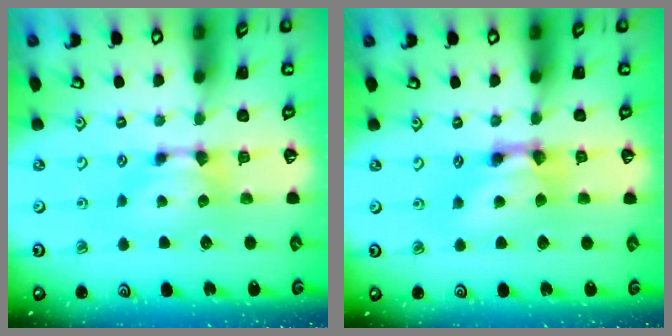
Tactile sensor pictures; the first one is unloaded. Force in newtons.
{"total": 3.4, "press": 3.4, "slide": 0.2}